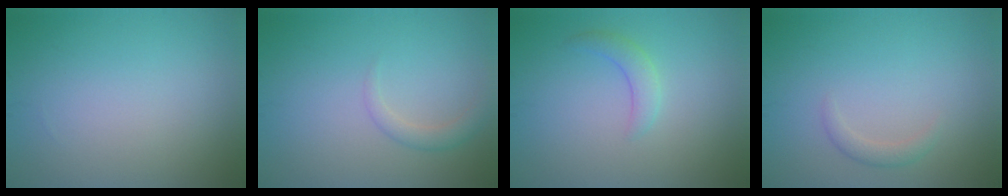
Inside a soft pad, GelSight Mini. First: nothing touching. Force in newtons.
{"total": 1.7, "press": 1.7, "slide": 0.1}
{"total": 1.8, "press": 1.8, "slide": 0.1}
{"total": 1.3, "press": 1.3, "slide": 0.1}